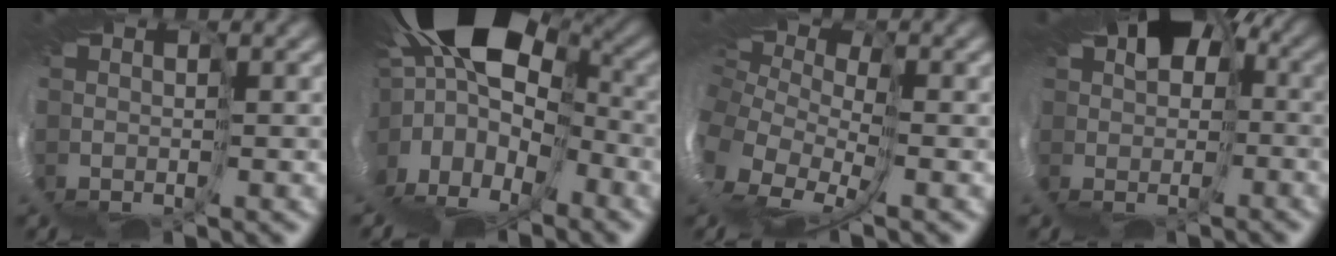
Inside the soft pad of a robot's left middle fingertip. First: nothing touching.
{"total": 13.7, "force": [0.8, 7.7, 11.3], "torque": [-0.156, -0.027, 0.018]}
{"total": 6.2, "force": [0.4, 3.8, 4.9], "torque": [-0.097, -0.006, 0.028]}
{"total": 10.5, "force": [-0.4, 8.9, 5.5], "torque": [-0.117, -0.029, -0.004]}